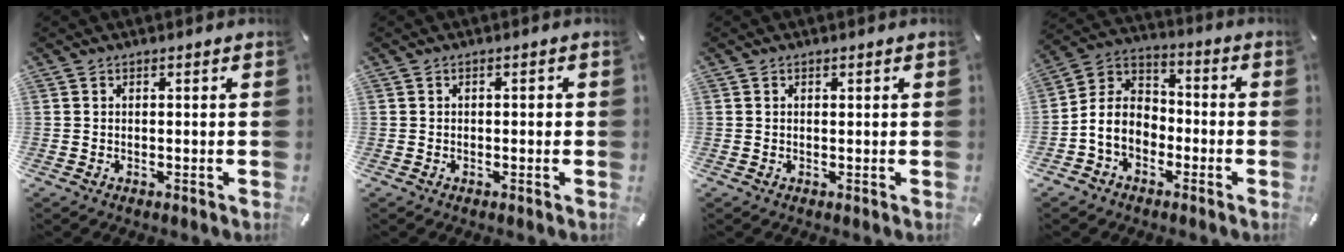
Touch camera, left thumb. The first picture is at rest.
{"total": 1.1, "force": [-0.2, 0.7, 0.8], "torque": [-0.015, 0.005, -0.007]}
{"total": 0.5, "force": [0.2, 0.3, 0.4], "torque": [-0.007, 0.002, 0.003]}
{"total": 7.7, "force": [-2.7, 6.3, 3.5], "torque": [-0.102, 0.009, -0.059]}